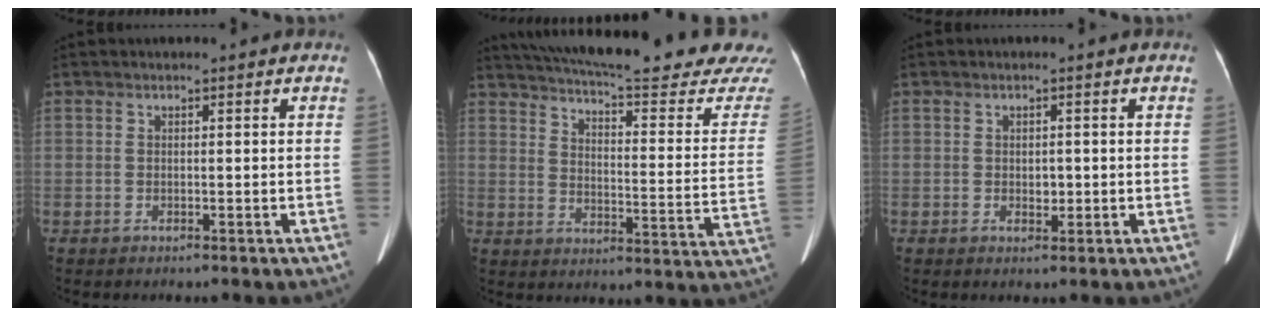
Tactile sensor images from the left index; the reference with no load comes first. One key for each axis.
{"total": 28.3, "fx": 25.8, "fy": 0.9, "fz": 11.6, "tx": -0.185, "ty": -0.090, "tz": 0.321}
{"total": 1.6, "fx": -0.2, "fy": 1.0, "fz": 1.2, "tx": -0.020, "ty": -0.001, "tz": 0.002}